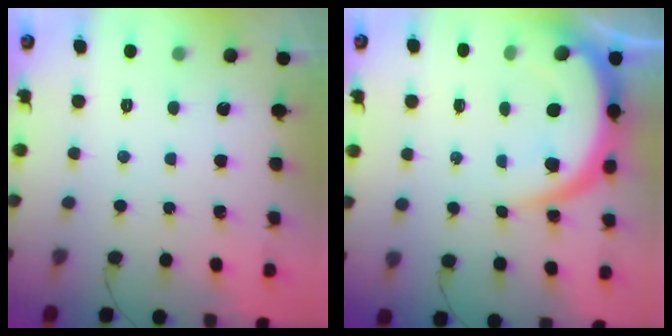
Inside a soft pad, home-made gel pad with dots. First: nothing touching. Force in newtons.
{"total": 10.9, "press": 10.9, "slide": 0.6}